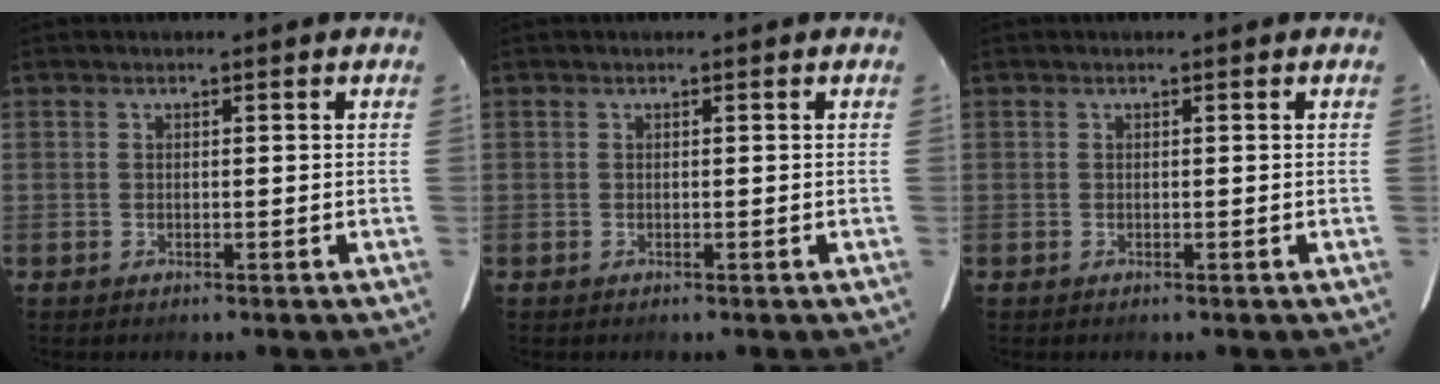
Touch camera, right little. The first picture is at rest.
{"total": 0.0}
{"total": 0.0}